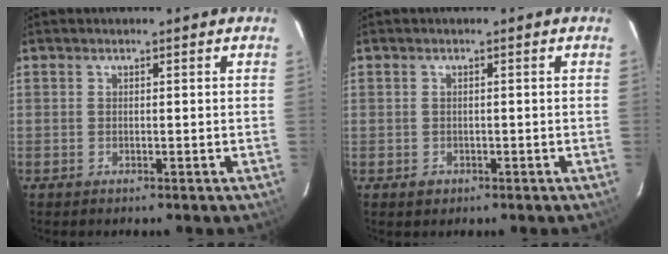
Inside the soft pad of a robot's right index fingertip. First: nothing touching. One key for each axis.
{"total": 1.8, "fx": -0.6, "fy": 1.7, "fz": 0.3, "tx": -0.006, "ty": 0.002, "tz": -0.005}